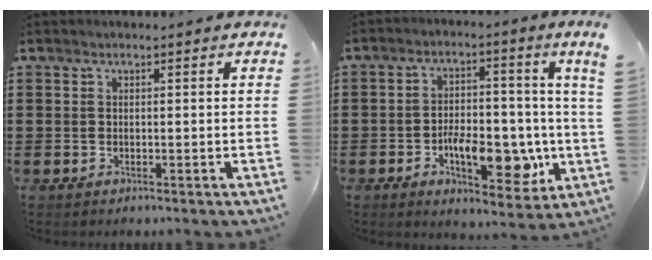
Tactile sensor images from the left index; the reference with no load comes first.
{"total": 9.1, "force": [-2.0, 3.3, 8.3], "torque": [-0.142, -0.002, -0.032]}